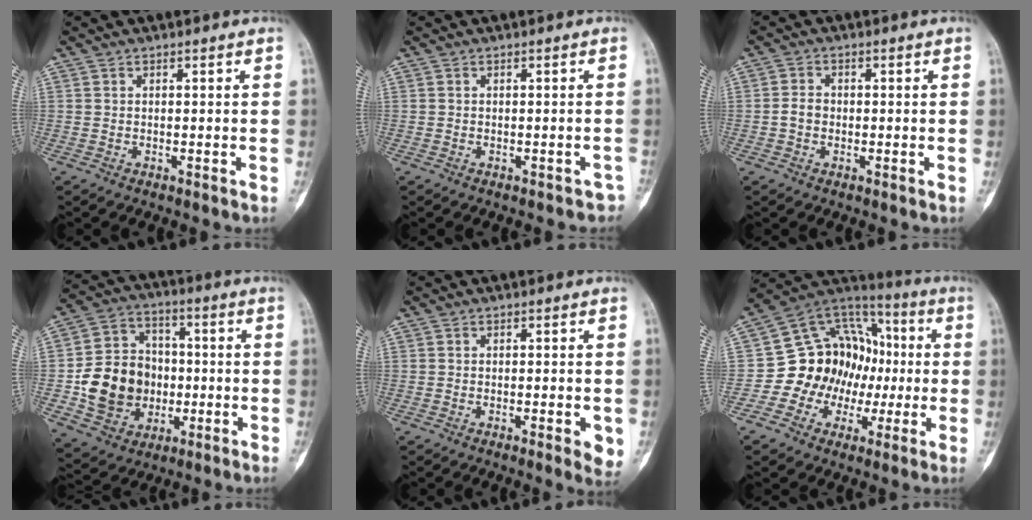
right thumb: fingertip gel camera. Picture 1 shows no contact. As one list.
[{"total": 1.8, "force": [-1.4, 1.1, 0.1], "torque": [0.004, 0.020, -0.017]}, {"total": 2.6, "force": [-0.5, 2.1, 1.4], "torque": [-0.023, 0.010, -0.013]}, {"total": 17.9, "force": [-2.3, 14.9, 9.7], "torque": [-0.135, 0.027, -0.027]}, {"total": 4.1, "force": [-1.1, 1.2, 3.8], "torque": [-0.043, -0.007, -0.012]}, {"total": 17.4, "force": [-1.8, 14.9, 8.8], "torque": [-0.079, 0.064, -0.030]}]